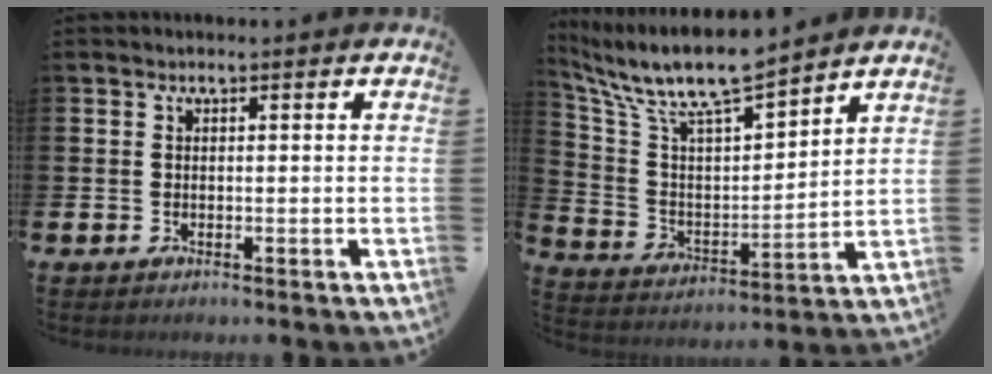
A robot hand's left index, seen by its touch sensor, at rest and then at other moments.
{"total": 10.3, "force": [9.4, 1.5, 3.9], "torque": [-0.123, -0.062, 0.163]}